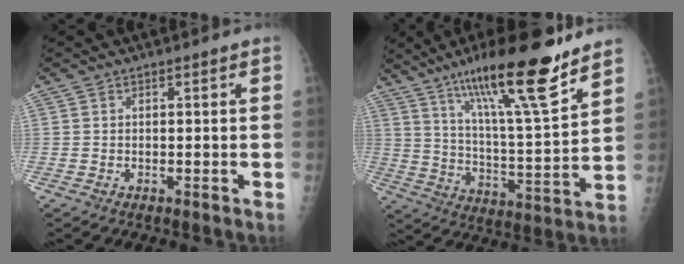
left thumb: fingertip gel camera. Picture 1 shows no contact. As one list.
[{"total": 21.2, "force": [14.5, 3.1, 15.2], "torque": [-0.233, -0.069, 0.242]}]